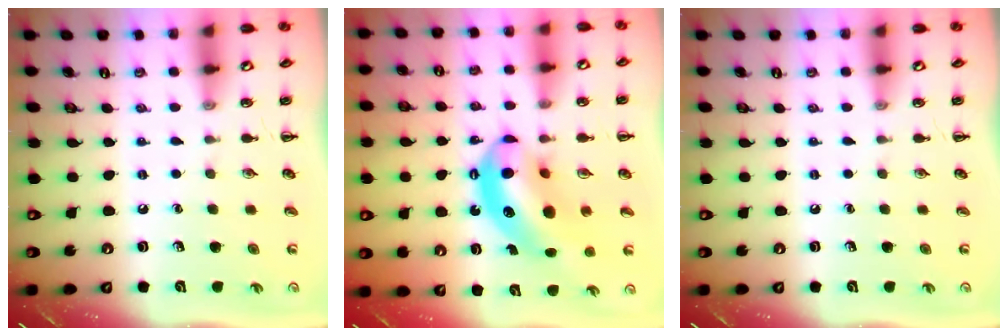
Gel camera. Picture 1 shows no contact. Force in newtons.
{"total": 13.2, "press": 12.7, "slide": 3.7}
{"total": 0.0}